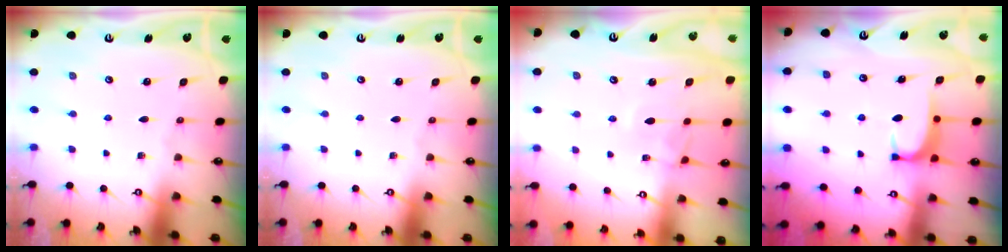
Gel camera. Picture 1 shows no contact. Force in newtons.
{"total": 0.0}
{"total": 3.9, "press": 3.9, "slide": 0.2}
{"total": 1.7, "press": 1.6, "slide": 0.5}